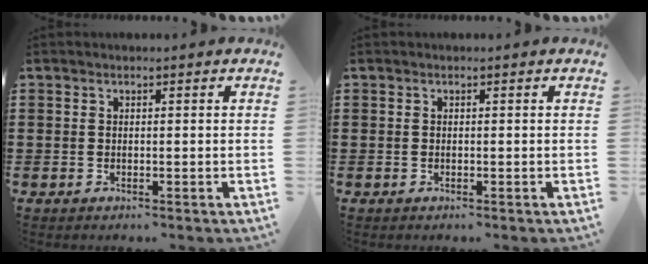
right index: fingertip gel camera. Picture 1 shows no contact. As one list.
[{"total": 0.0}]